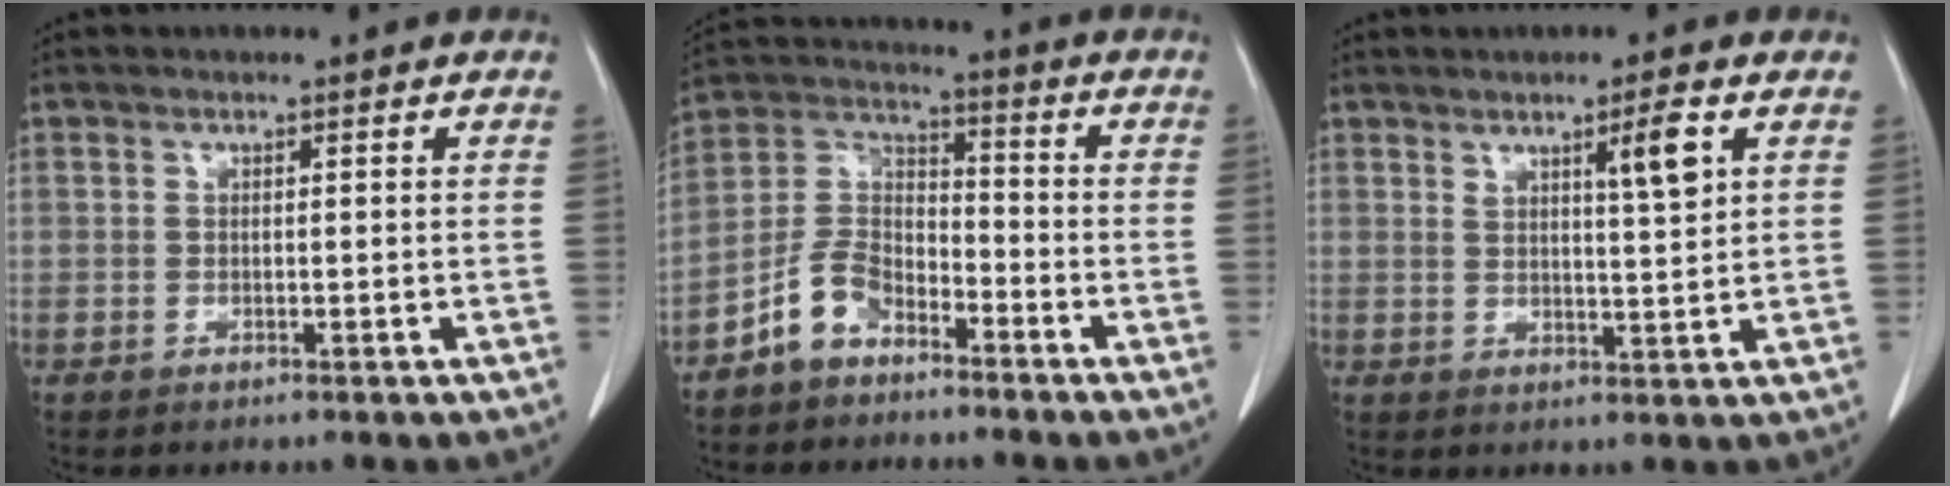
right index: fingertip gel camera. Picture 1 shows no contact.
{"total": 7.8, "force": [-5.3, 4.4, 3.6], "torque": [-0.081, 0.017, -0.109]}
{"total": 5.0, "force": [2.5, 0.1, 4.3], "torque": [-0.063, -0.002, 0.042]}